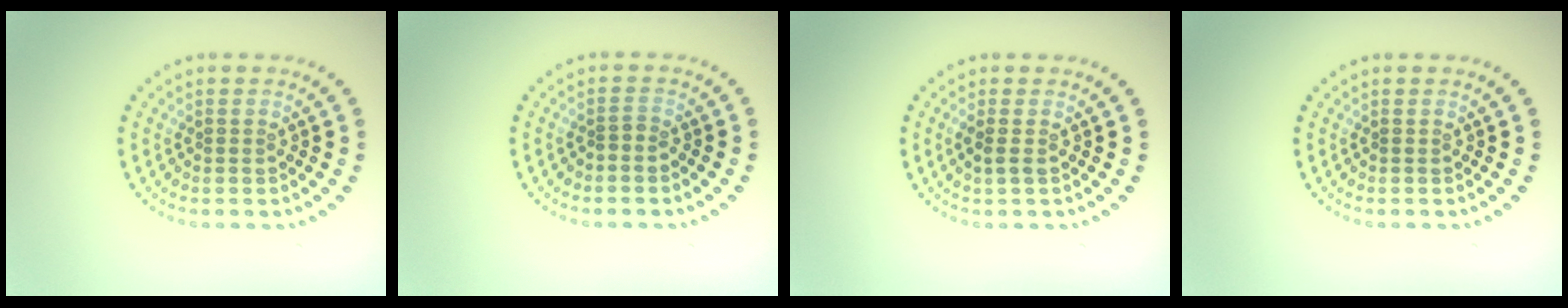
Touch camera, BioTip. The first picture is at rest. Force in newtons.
{"total": 0.7, "press": 0.4, "slide": 0.6}
{"total": 1.0, "press": 0.9, "slide": 0.4}
{"total": 0.0}